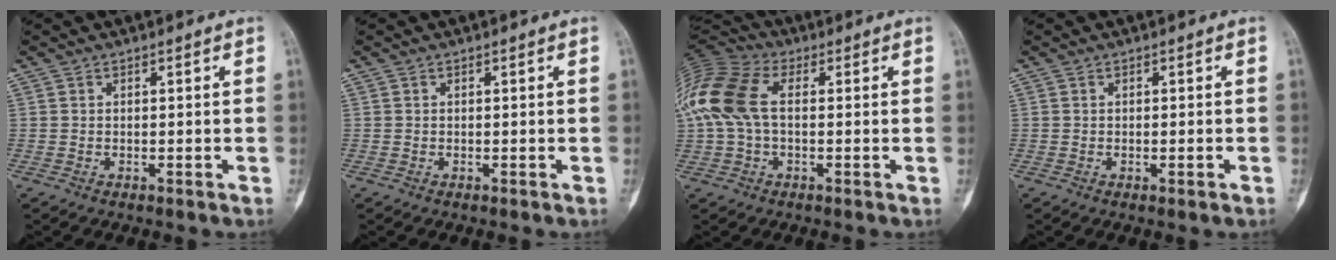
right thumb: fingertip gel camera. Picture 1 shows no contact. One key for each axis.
{"total": 0.0}
{"total": 16.5, "fx": 1.7, "fy": 10.1, "fz": 13.0, "tx": -0.313, "ty": 0.031, "tz": 0.026}
{"total": 1.1, "fx": -0.5, "fy": 0.1, "fz": 1.0, "tx": -0.013, "ty": 0.000, "tz": -0.003}